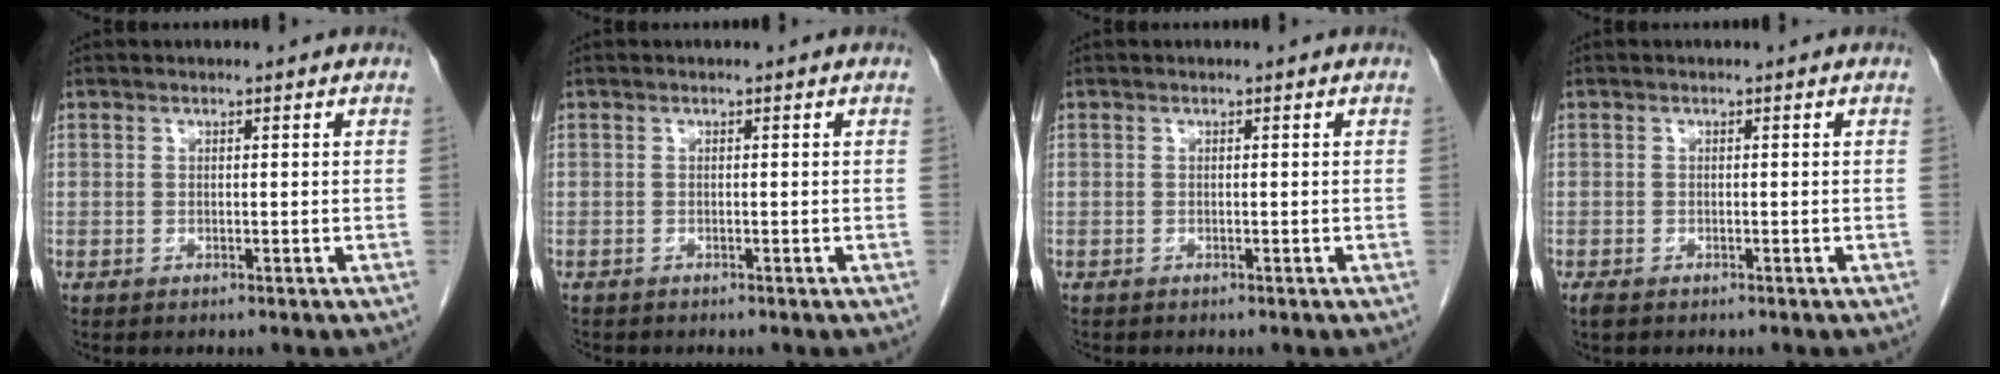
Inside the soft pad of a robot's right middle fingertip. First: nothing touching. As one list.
[{"total": 0.8, "force": [-0.8, 0.3, 0.1], "torque": [-0.009, -0.002, -0.015]}, {"total": 0.0}, {"total": 1.1, "force": [-0.7, 0.6, 0.5], "torque": [-0.017, -0.002, -0.009]}]